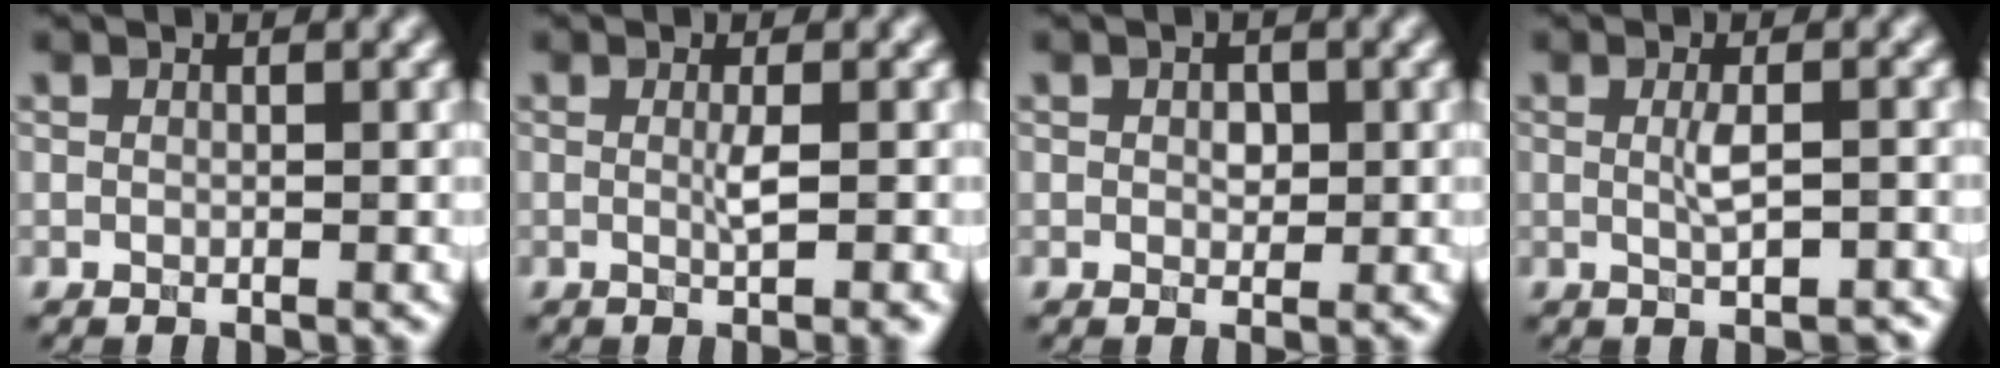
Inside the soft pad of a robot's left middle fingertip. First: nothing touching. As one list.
[{"total": 2.1, "force": [-0.1, 0.3, 2.1], "torque": [-0.037, -0.005, -0.005]}, {"total": 1.2, "force": [0.1, 0.8, 0.9], "torque": [-0.014, -0.001, 0.002]}, {"total": 2.3, "force": [-0.1, 0.5, 2.2], "torque": [-0.042, -0.003, -0.001]}]